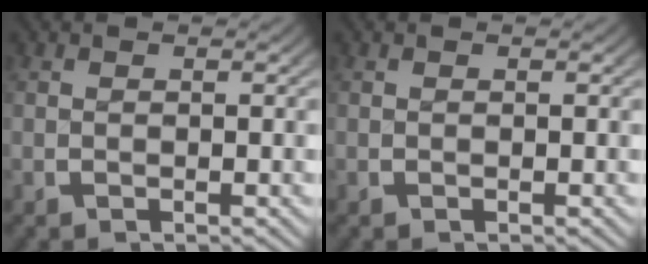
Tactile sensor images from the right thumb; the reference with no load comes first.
{"total": 0.0}